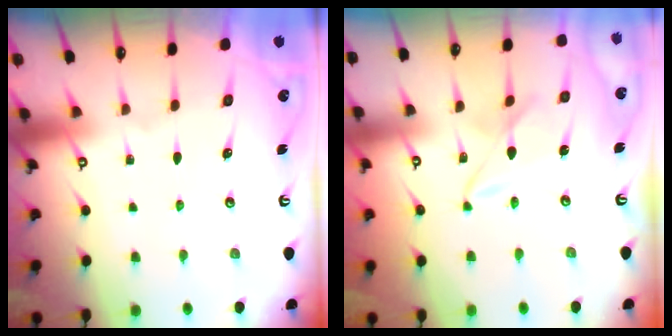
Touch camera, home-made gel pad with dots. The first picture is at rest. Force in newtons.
{"total": 5.9, "press": 5.9, "slide": 0.4}